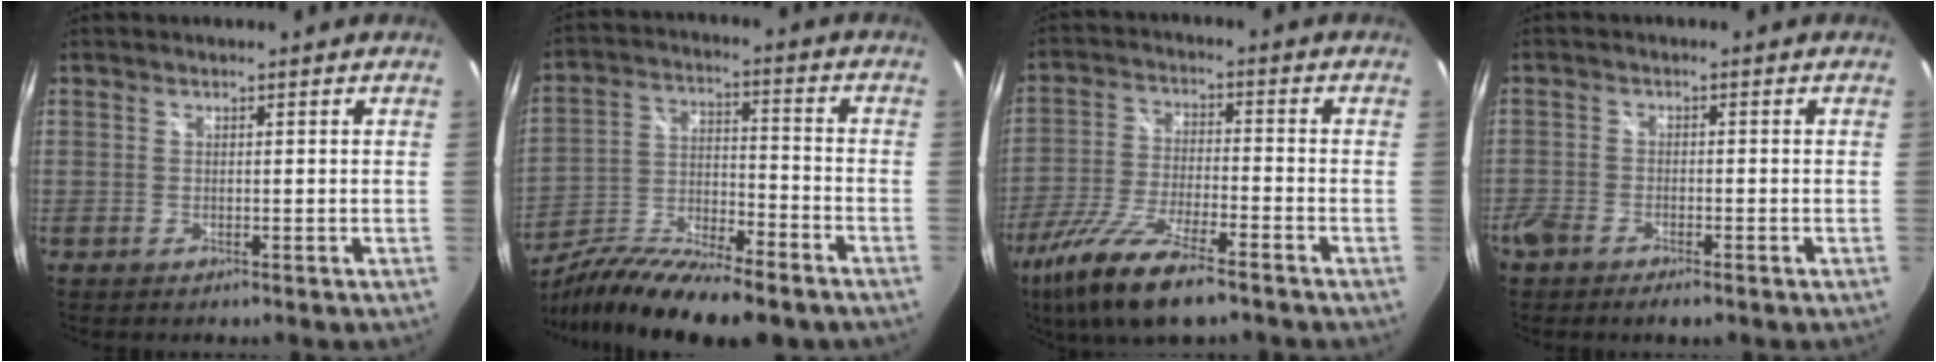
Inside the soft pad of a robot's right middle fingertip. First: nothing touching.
{"total": 19.1, "force": [-14.6, 4.9, 11.4], "torque": [-0.218, -0.033, -0.249]}
{"total": 14.9, "force": [-10.2, 3.4, 10.2], "torque": [-0.217, -0.042, -0.194]}
{"total": 6.1, "force": [-4.5, 2.6, 3.2], "torque": [-0.089, -0.015, -0.086]}